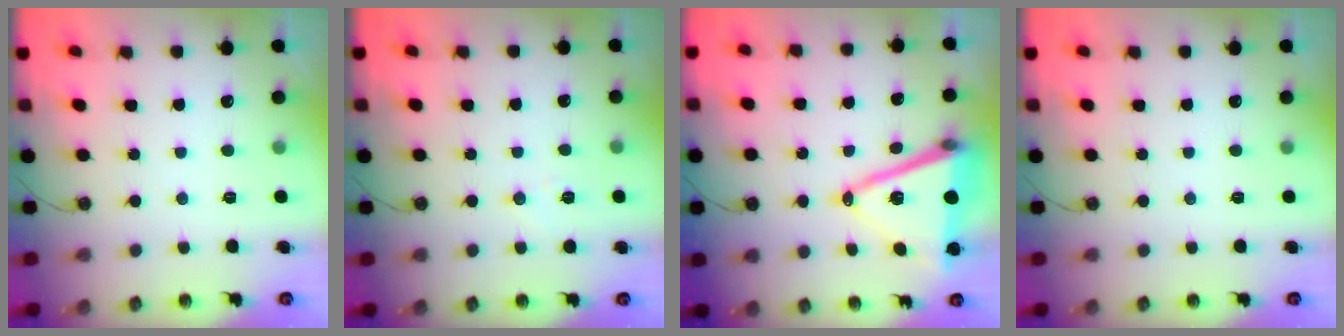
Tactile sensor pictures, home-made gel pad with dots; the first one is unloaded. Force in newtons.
{"total": 5.9, "press": 5.8, "slide": 1.3}
{"total": 15.8, "press": 15.3, "slide": 3.9}
{"total": 0.0}